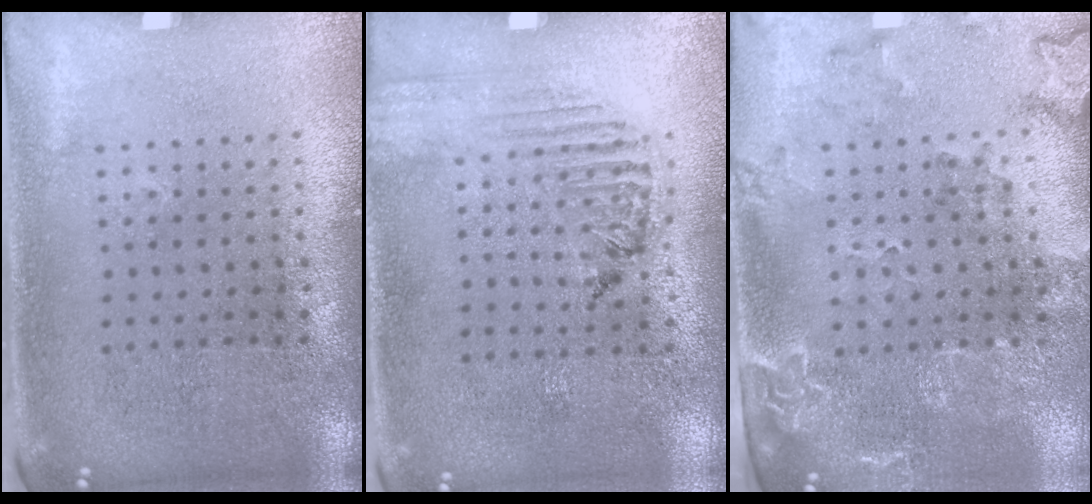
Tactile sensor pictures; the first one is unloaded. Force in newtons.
{"total": 1.5, "press": 1.5, "slide": 0.3}
{"total": 1.9, "press": 1.7, "slide": 0.8}